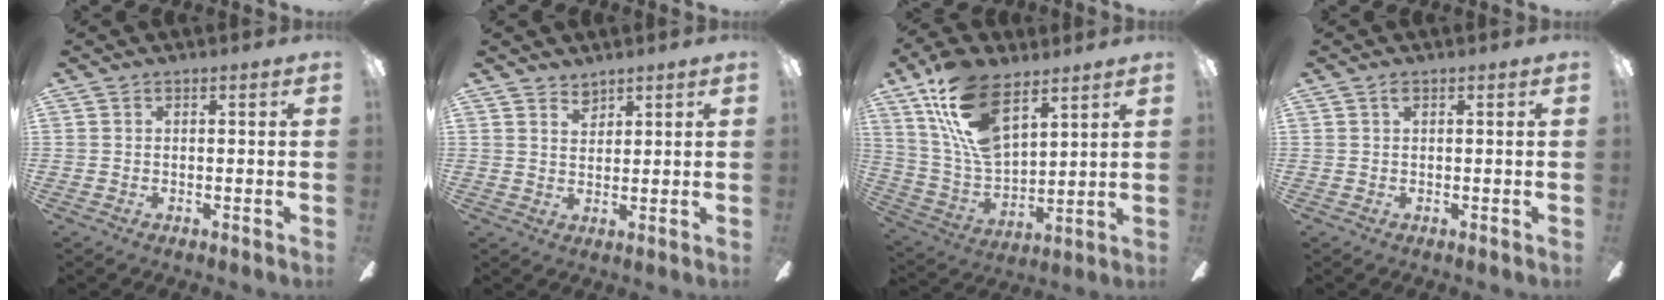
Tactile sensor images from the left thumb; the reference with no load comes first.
{"total": 3.0, "force": [2.6, 1.3, 0.4], "torque": [0.003, -0.016, 0.047]}
{"total": 18.5, "force": [10.7, 9.2, 12.0], "torque": [-0.262, -0.047, 0.192]}
{"total": 0.8, "force": [0.4, 0.3, 0.6], "torque": [-0.014, 0.004, 0.007]}